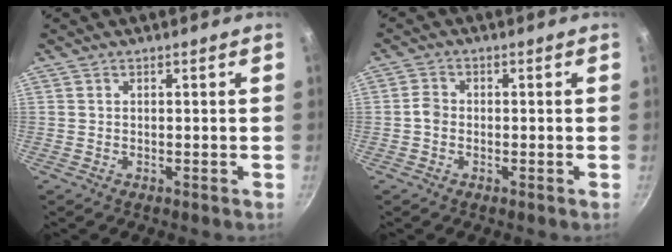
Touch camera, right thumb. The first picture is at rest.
{"total": 2.2, "force": [-0.6, 1.8, 1.2], "torque": [-0.022, 0.014, -0.016]}